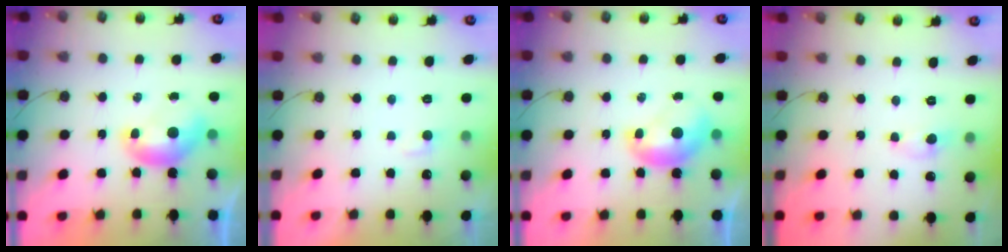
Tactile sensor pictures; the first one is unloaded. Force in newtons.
{"total": 2.8, "press": 2.7, "slide": 0.4}
{"total": 2.0, "press": 1.8, "slide": 0.8}
{"total": 0.9, "press": 0.8, "slide": 0.4}